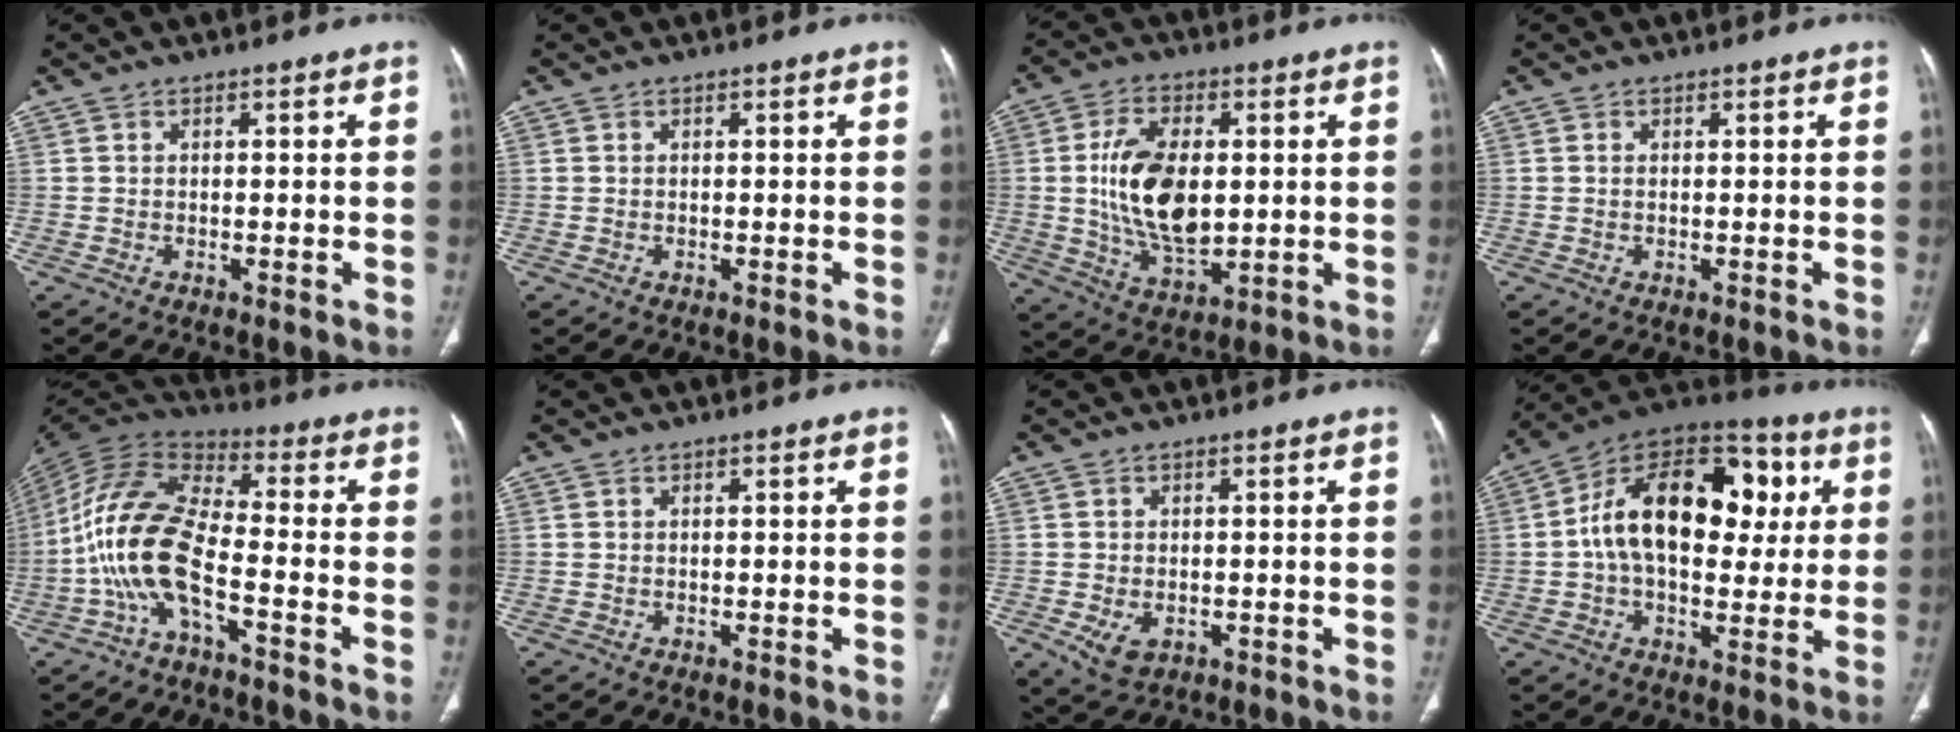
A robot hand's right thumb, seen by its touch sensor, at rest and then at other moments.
{"total": 0.0}
{"total": 15.3, "force": [0.9, 8.5, 12.8], "torque": [-0.225, -0.011, 0.025]}
{"total": 0.0}
{"total": 14.6, "force": [-5.1, 5.7, 12.4], "torque": [-0.268, 0.060, -0.105]}
{"total": 0.0}
{"total": 4.8, "force": [-1.4, 3.3, 3.1], "torque": [-0.054, 0.001, -0.011]}
{"total": 23.2, "force": [3.4, 14.4, 17.9], "torque": [-0.259, 0.024, 0.043]}